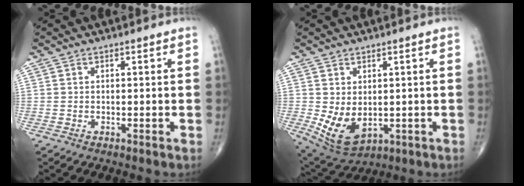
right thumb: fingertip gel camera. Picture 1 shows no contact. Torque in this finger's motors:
{"motor_torque": [-0.23, 0.49, 0.46, 0.30, 0.27]}